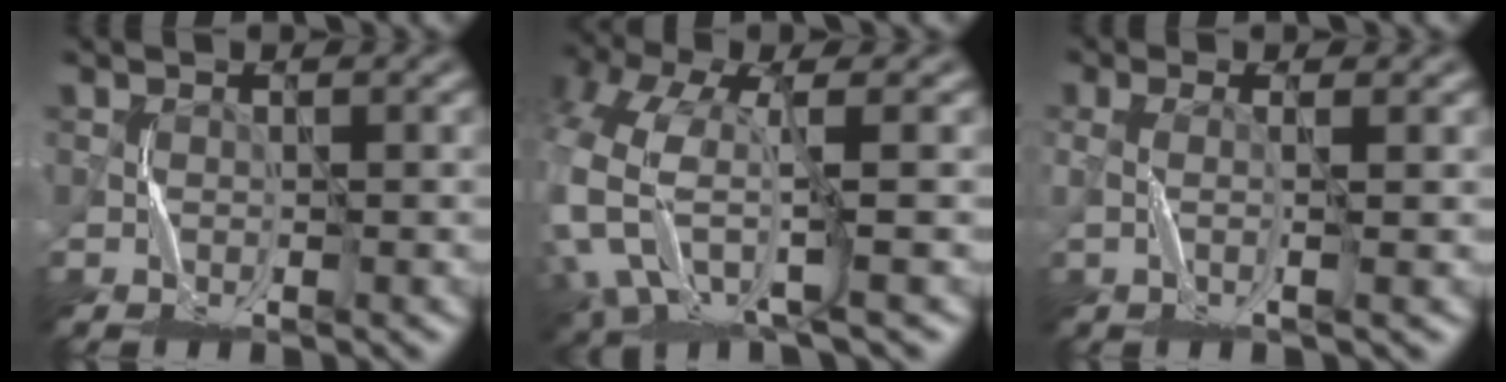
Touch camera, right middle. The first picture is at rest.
{"total": 9.9, "force": [-1.2, 5.5, 8.2], "torque": [-0.202, -0.021, -0.024]}
{"total": 1.5, "force": [0.0, 0.6, 1.4], "torque": [-0.024, 0.000, -0.007]}